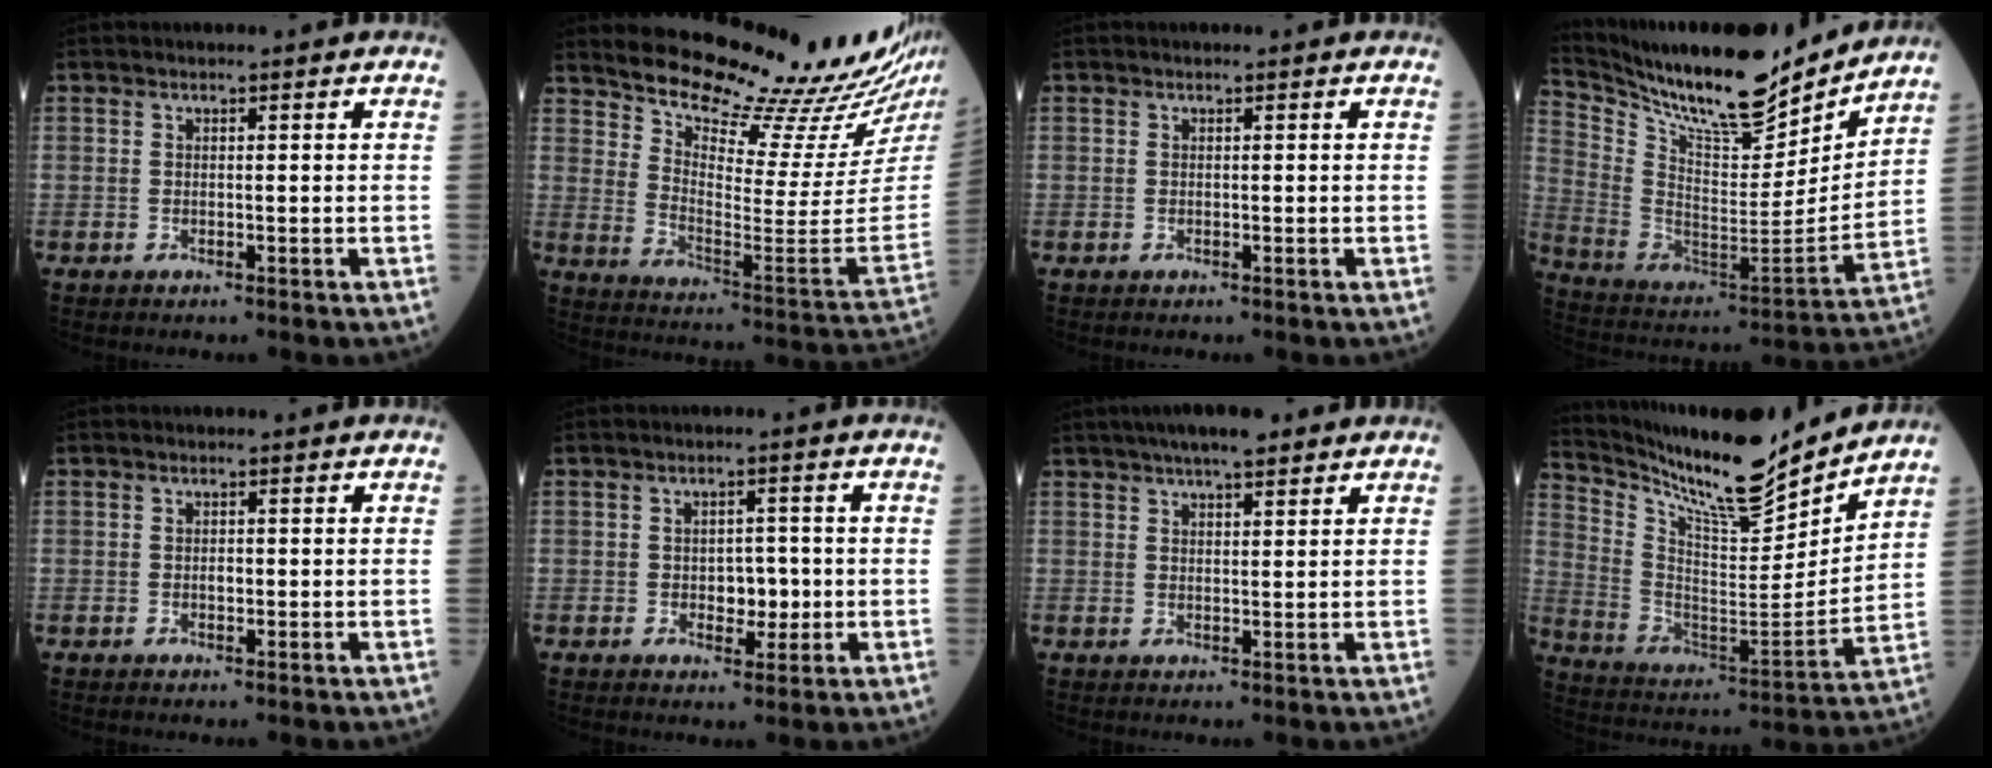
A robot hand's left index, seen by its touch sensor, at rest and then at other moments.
{"total": 21.8, "force": [20.0, 0.3, 8.6], "torque": [-0.150, -0.112, 0.268]}
{"total": 0.0}
{"total": 22.2, "force": [19.5, 3.8, 9.9], "torque": [-0.187, -0.029, 0.320]}
{"total": 0.9, "force": [-0.4, 0.5, 0.7], "torque": [-0.012, -0.002, -0.007]}
{"total": 3.7, "force": [-0.7, 2.4, 2.7], "torque": [-0.031, 0.003, -0.009]}
{"total": 7.0, "force": [5.2, 1.3, 4.4], "torque": [-0.064, 0.025, 0.080]}
{"total": 18.3, "force": [16.4, 2.0, 7.7], "torque": [-0.154, -0.027, 0.276]}